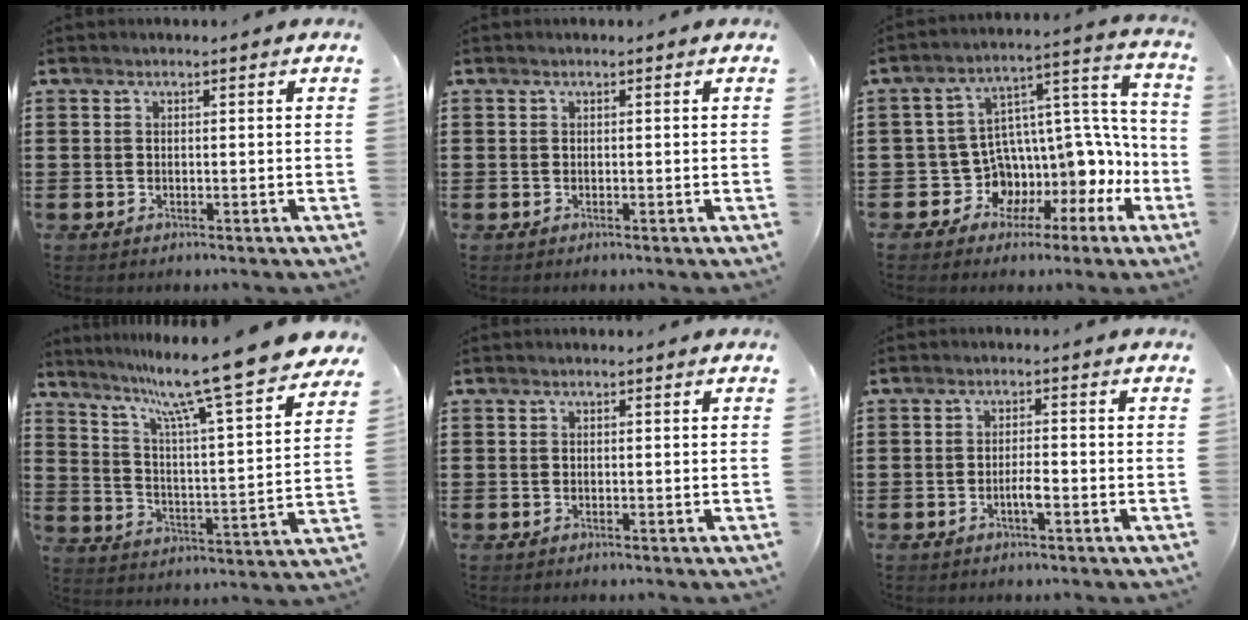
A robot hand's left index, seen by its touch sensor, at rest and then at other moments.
{"total": 0.0}
{"total": 6.8, "force": [-2.1, 5.3, 3.8], "torque": [-0.082, -0.044, -0.037]}
{"total": 12.3, "force": [10.2, -0.7, 6.9], "torque": [-0.151, -0.074, 0.162]}
{"total": 0.0}
{"total": 2.5, "force": [-1.1, 0.5, 2.2], "torque": [-0.041, 0.003, -0.021]}